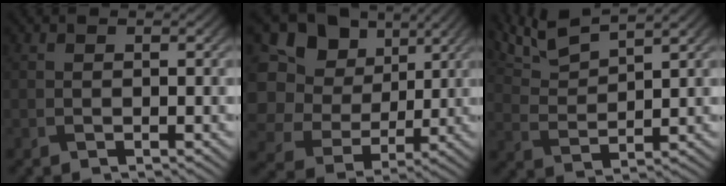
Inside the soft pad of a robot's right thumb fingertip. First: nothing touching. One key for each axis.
{"total": 14.7, "fx": 3.5, "fy": 12.3, "fz": 7.2, "tx": -0.234, "ty": 0.023, "tz": 0.076}
{"total": 6.8, "fx": 5.5, "fy": 1.3, "fz": 3.7, "tx": -0.091, "ty": 0.014, "tz": 0.117}